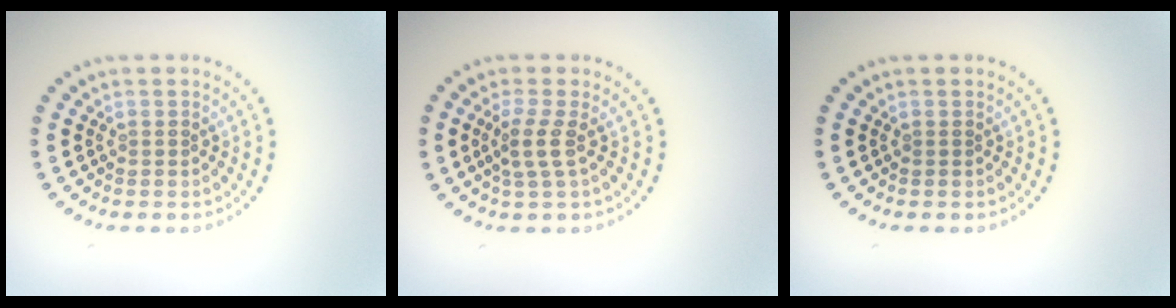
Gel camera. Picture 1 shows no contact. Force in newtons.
{"total": 2.1, "press": 1.6, "slide": 1.4}
{"total": 0.0}